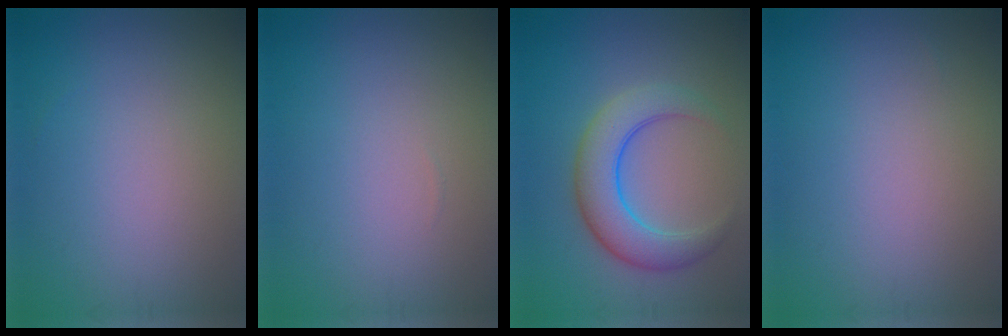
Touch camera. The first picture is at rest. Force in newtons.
{"total": 0.0}
{"total": 5.5, "press": 5.5, "slide": 0.2}
{"total": 0.0}